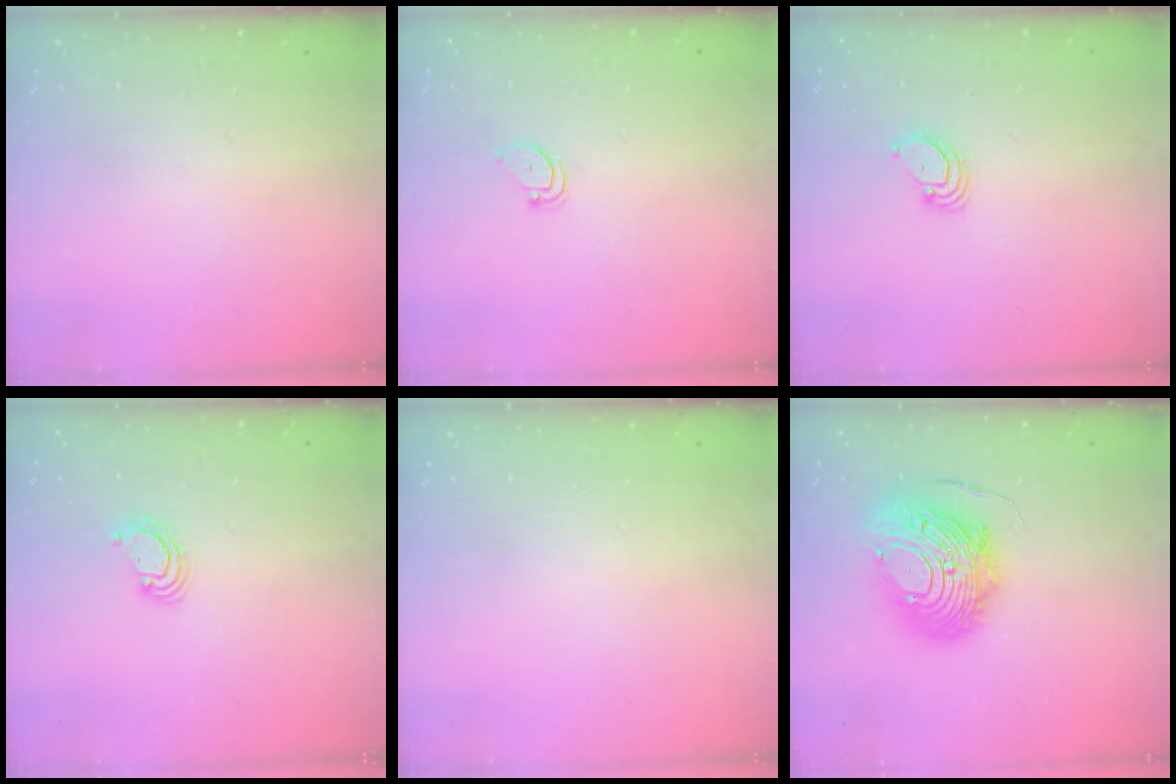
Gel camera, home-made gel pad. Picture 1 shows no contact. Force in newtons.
{"total": 2.3, "press": 2.3, "slide": 0.2}
{"total": 3.4, "press": 3.4, "slide": 0.1}
{"total": 2.8, "press": 2.8, "slide": 0.3}
{"total": 0.0}
{"total": 14.8, "press": 14.7, "slide": 1.3}